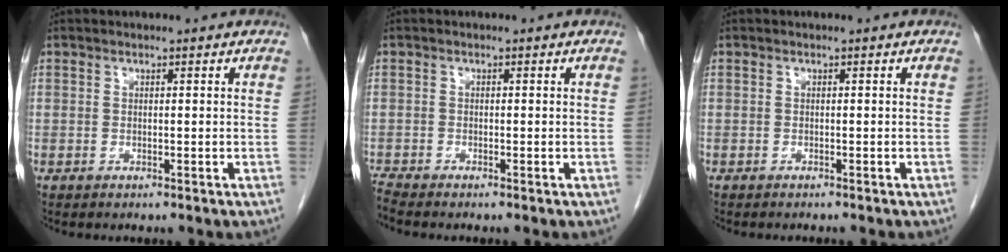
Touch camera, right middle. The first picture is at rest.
{"total": 1.4, "force": [-1.3, -0.5, 0.1], "torque": [-0.011, -0.008, -0.028]}
{"total": 1.7, "force": [-1.5, 0.2, 0.6], "torque": [-0.010, -0.002, -0.019]}